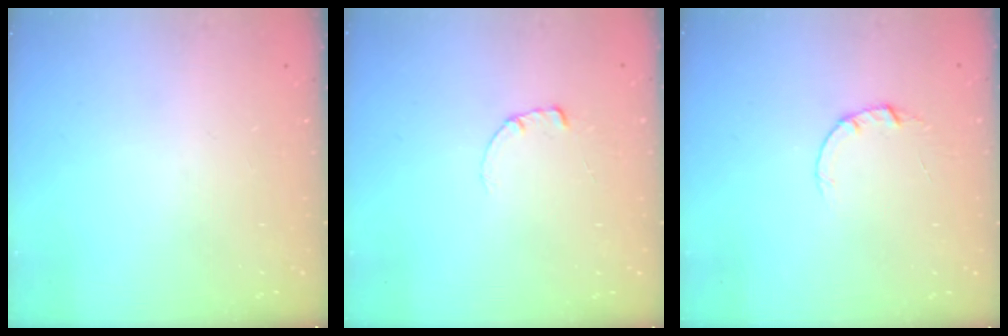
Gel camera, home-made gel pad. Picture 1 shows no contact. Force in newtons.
{"total": 0.6, "press": 0.5, "slide": 0.2}
{"total": 2.0, "press": 2.0, "slide": 0.2}